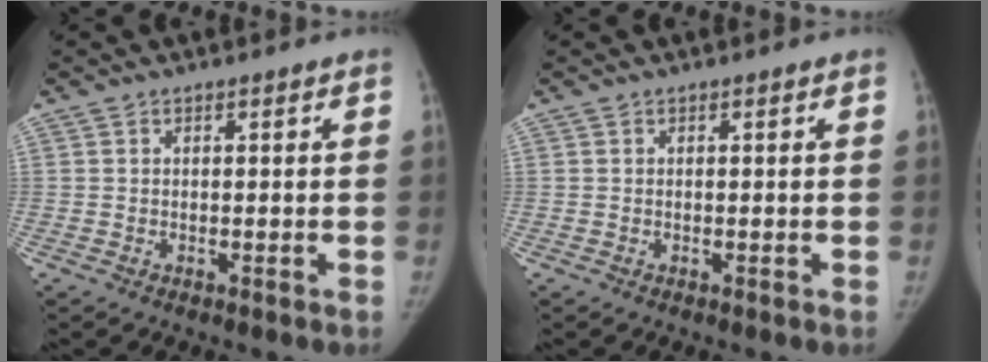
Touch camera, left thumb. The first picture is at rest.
{"total": 0.0}